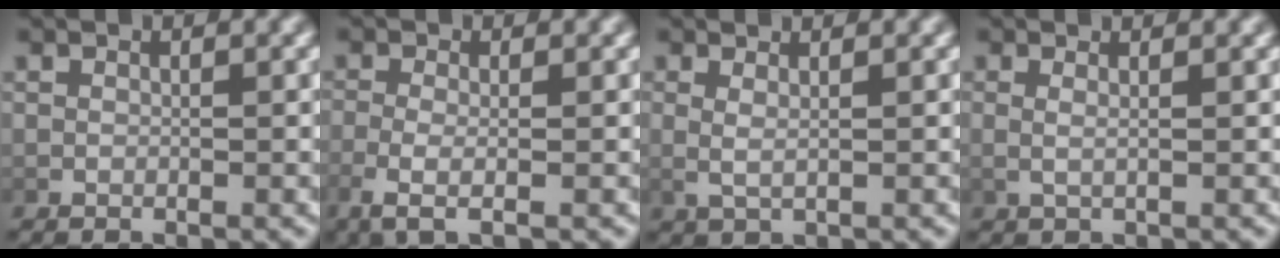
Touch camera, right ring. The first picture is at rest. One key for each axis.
{"total": 3.1, "fx": -1.1, "fy": 0.9, "fz": 2.7, "tx": -0.072, "ty": -0.016, "tz": -0.014}
{"total": 1.8, "fx": 0.6, "fy": 0.7, "fz": 1.6, "tx": -0.032, "ty": -0.008, "tz": 0.019}
{"total": 1.4, "fx": 0.5, "fy": 0.2, "fz": 1.3, "tx": -0.031, "ty": -0.006, "tz": 0.013}